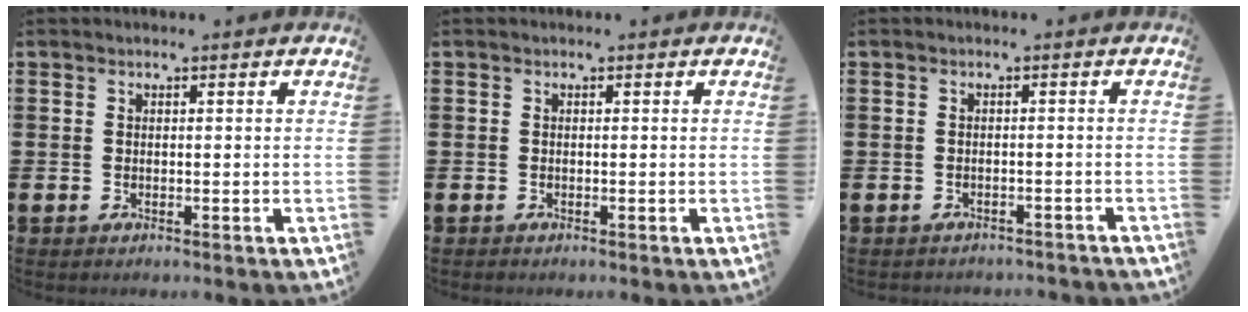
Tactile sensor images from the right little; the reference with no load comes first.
{"total": 0.0}
{"total": 1.0, "force": [-1.0, 0.0, -0.1], "torque": [-0.002, 0.002, -0.022]}